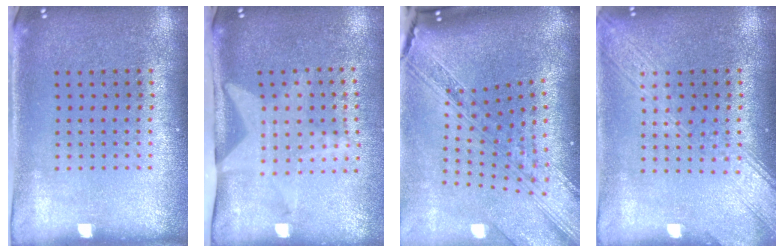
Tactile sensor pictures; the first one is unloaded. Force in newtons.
{"total": 1.9, "press": 1.5, "slide": 1.1}
{"total": 4.0, "press": 2.9, "slide": 2.7}
{"total": 3.1, "press": 3.1, "slide": 0.4}